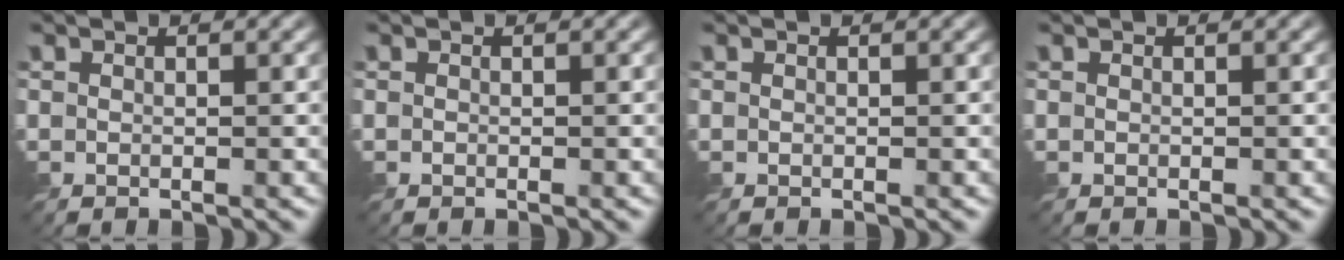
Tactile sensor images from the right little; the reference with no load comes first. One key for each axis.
{"total": 0.0}
{"total": 0.0}
{"total": 0.0}